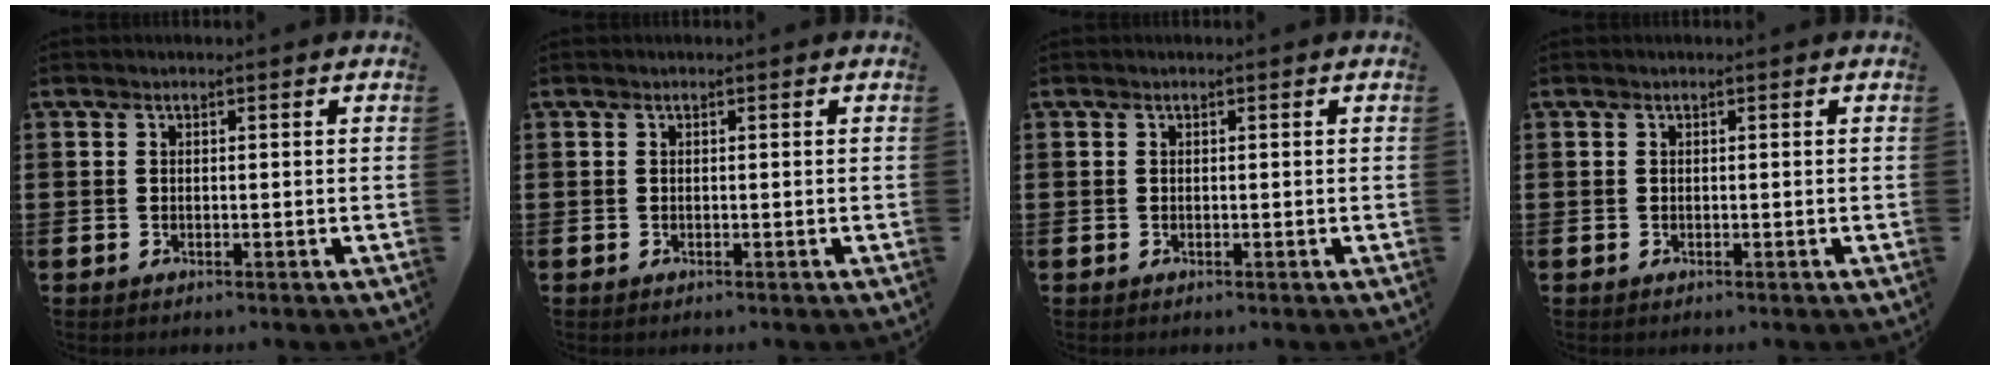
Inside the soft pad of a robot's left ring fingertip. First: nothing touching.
{"total": 0.0}
{"total": 0.0}
{"total": 0.0}